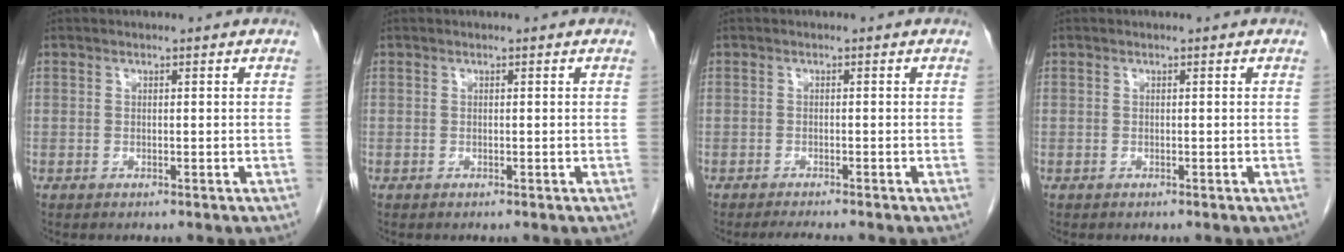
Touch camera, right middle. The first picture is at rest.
{"total": 0.0}
{"total": 3.2, "force": [-2.8, -0.4, 1.4], "torque": [-0.022, -0.010, -0.043]}
{"total": 0.0}